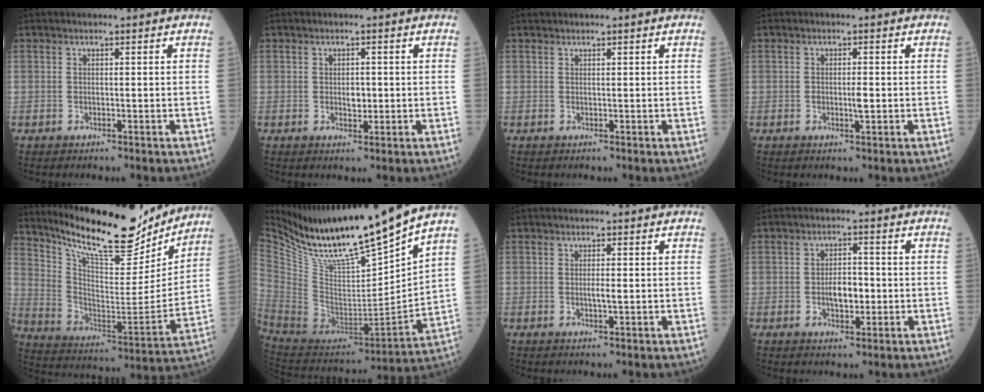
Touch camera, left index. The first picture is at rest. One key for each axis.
{"total": 1.7, "fx": 0.0, "fy": 1.0, "fz": 1.4, "tx": -0.023, "ty": -0.001, "tz": 0.002}
{"total": 0.6, "fx": 0.6, "fy": -0.1, "fz": 0.2, "tx": -0.009, "ty": 0.011, "tz": 0.017}
{"total": 1.6, "fx": -0.2, "fy": 0.3, "fz": 1.5, "tx": -0.029, "ty": -0.001, "tz": -0.002}
{"total": 21.1, "fx": 18.7, "fy": 4.7, "fz": 8.8, "tx": -0.158, "ty": -0.026, "tz": 0.295}
{"total": 20.4, "fx": 17.5, "fy": 0.1, "fz": 10.6, "tx": -0.189, "ty": -0.038, "tz": 0.319}
{"total": 1.2, "fx": 0.0, "fy": 0.0, "fz": 1.2, "tx": -0.024, "ty": -0.002, "tz": 0.001}
{"total": 4.0, "fx": -0.7, "fy": 1.9, "fz": 3.5, "tx": -0.061, "ty": 0.004, "tz": -0.011}